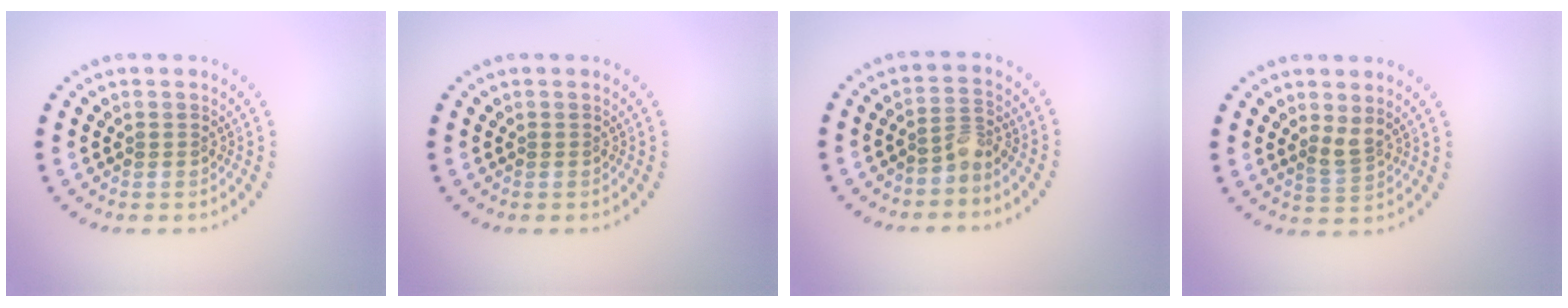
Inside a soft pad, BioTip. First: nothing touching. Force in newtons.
{"total": 0.0}
{"total": 2.1, "press": 1.6, "slide": 1.3}
{"total": 1.9, "press": 1.3, "slide": 1.3}